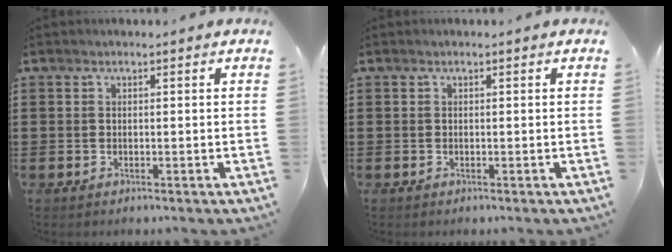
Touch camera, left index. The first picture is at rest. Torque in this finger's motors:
{"motor_torque": [0.00, 0.00, 0.00, 0.00]}